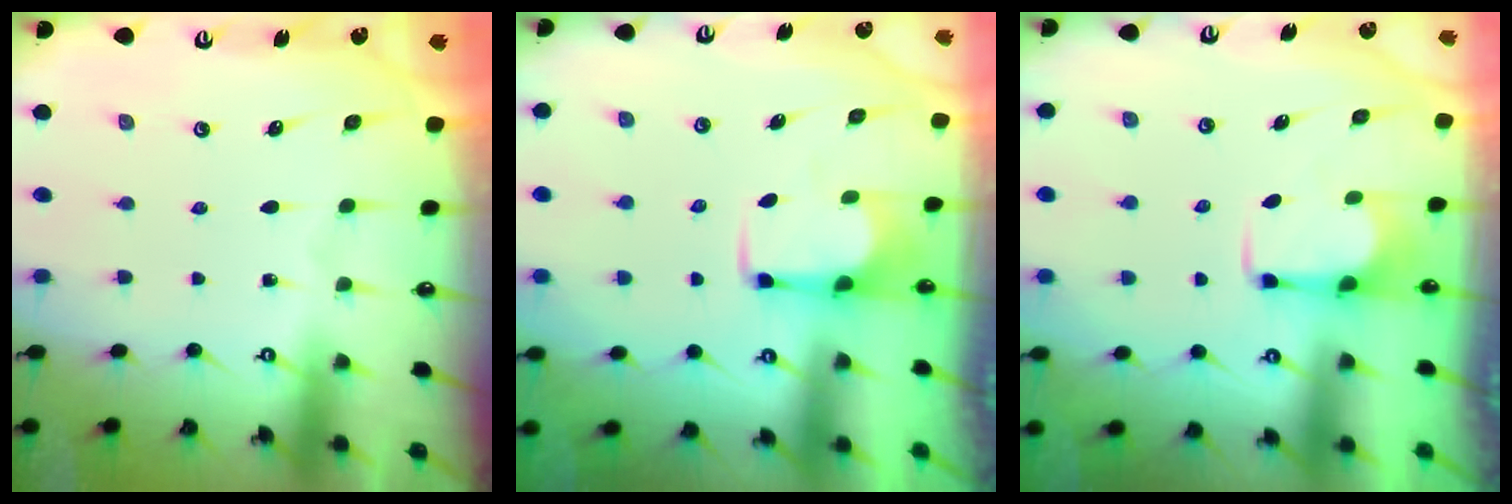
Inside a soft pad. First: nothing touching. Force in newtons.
{"total": 2.6, "press": 2.4, "slide": 1.1}
{"total": 2.8, "press": 2.7, "slide": 0.9}